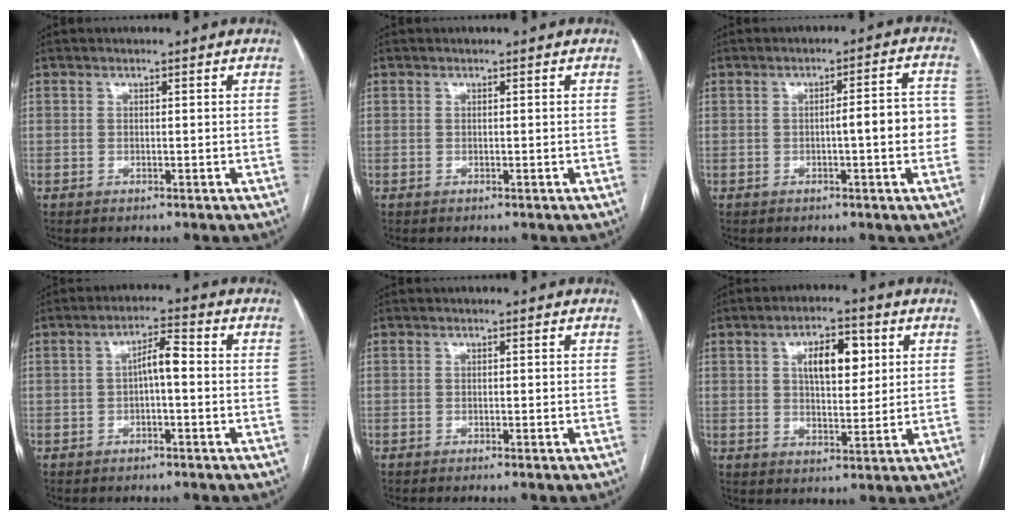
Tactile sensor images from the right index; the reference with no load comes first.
{"total": 0.0}
{"total": 6.6, "force": [-0.9, 1.0, 6.5], "torque": [-0.080, 0.022, -0.014]}
{"total": 4.1, "force": [-0.3, 0.9, 3.9], "torque": [-0.065, 0.016, -0.005]}
{"total": 0.7, "force": [-0.5, -0.2, 0.4], "torque": [-0.007, 0.003, -0.011]}
{"total": 7.8, "force": [2.5, 3.4, 6.6], "torque": [-0.105, 0.012, 0.043]}